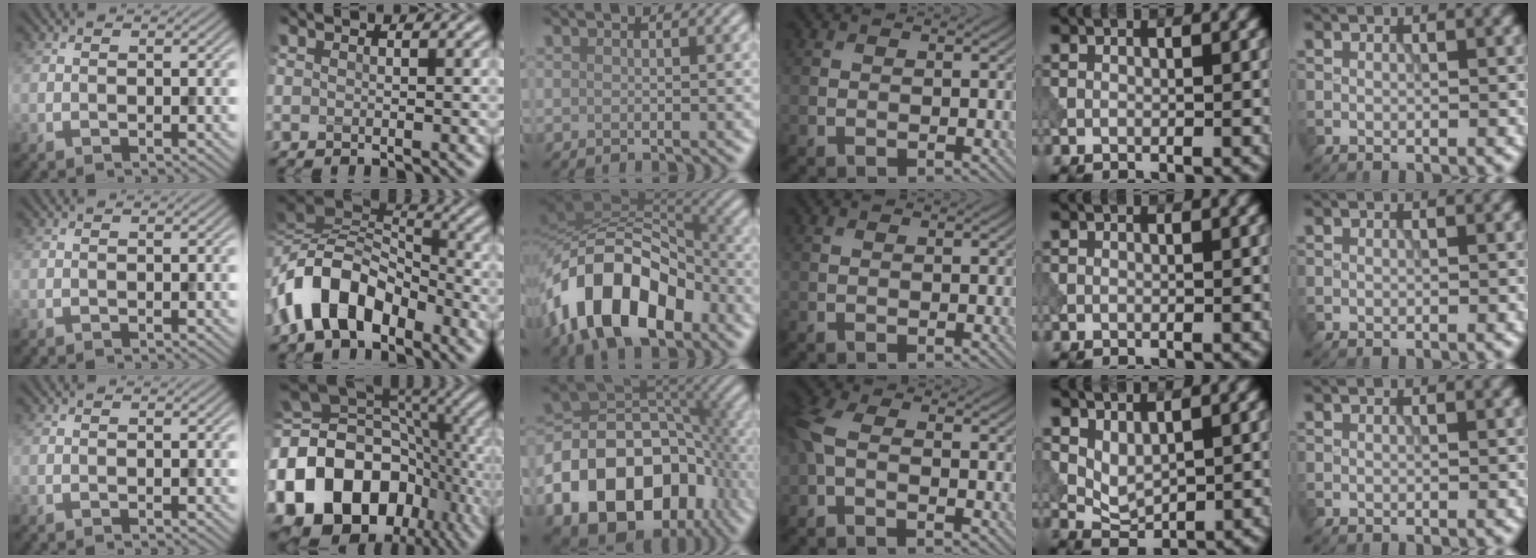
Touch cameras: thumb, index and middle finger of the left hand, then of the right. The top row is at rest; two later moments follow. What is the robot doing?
{"motion": "insert", "object": "peg toy"}